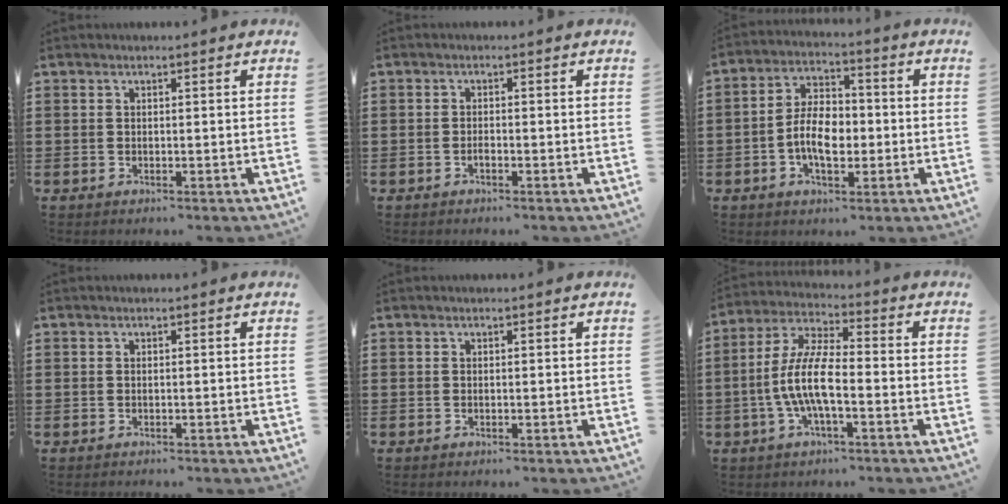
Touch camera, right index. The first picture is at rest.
{"total": 0.9, "force": [-0.6, 0.3, 0.7], "torque": [-0.015, -0.005, -0.009]}
{"total": 7.3, "force": [-1.5, 4.2, 5.8], "torque": [-0.118, 0.004, -0.033]}
{"total": 0.0}
{"total": 0.0}
{"total": 8.5, "force": [-2.4, 2.3, 7.8], "torque": [-0.182, -0.012, -0.052]}